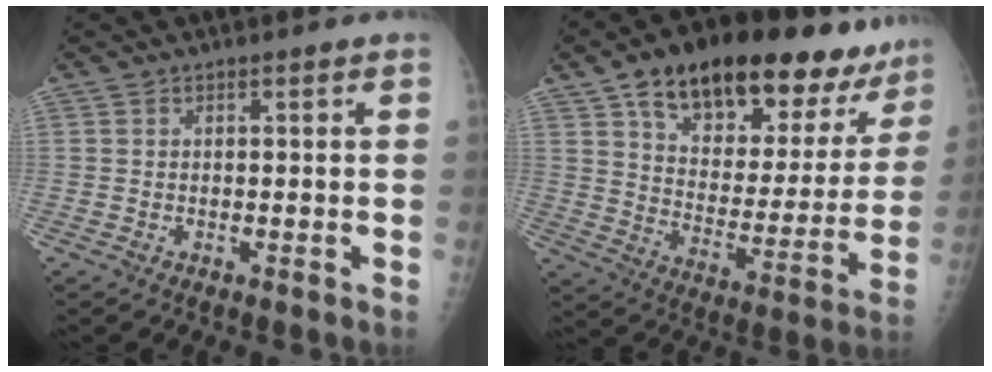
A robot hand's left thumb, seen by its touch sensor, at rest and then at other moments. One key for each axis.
{"total": 26.8, "fx": 18.2, "fy": 12.0, "fz": 15.6, "tx": -0.191, "ty": -0.048, "tz": 0.268}